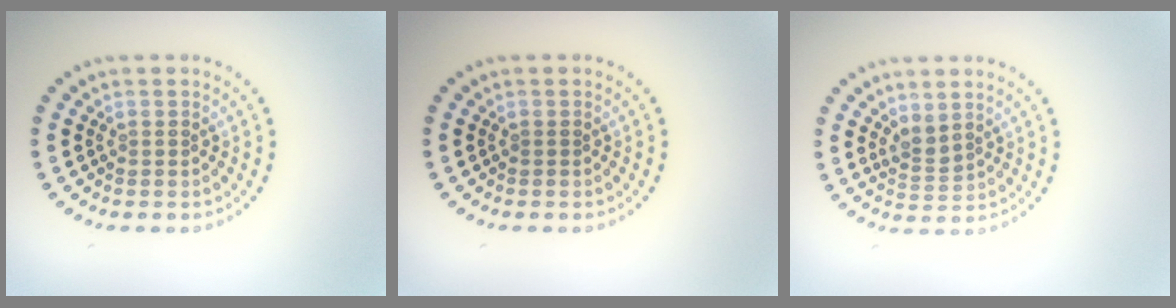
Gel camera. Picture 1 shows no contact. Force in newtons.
{"total": 0.0}
{"total": 1.7, "press": 1.4, "slide": 1.0}